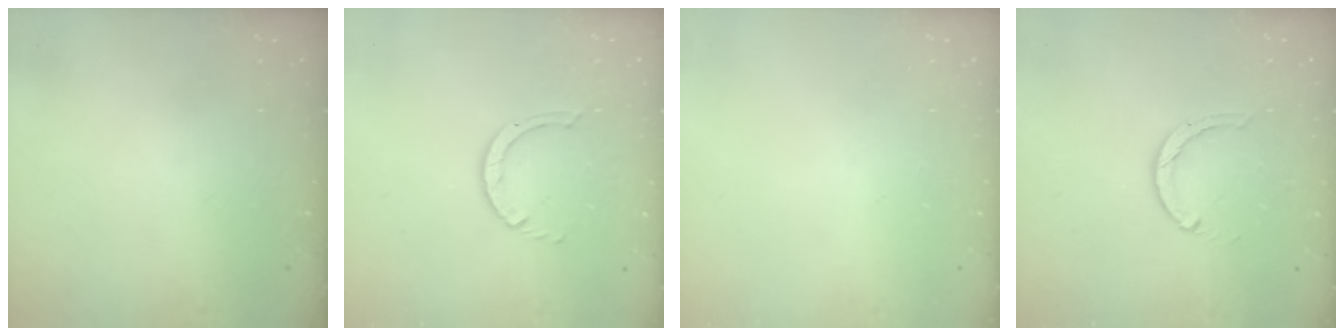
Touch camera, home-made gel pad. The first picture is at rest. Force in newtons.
{"total": 1.4, "press": 1.4, "slide": 0.2}
{"total": 0.0}
{"total": 2.0, "press": 2.0, "slide": 0.3}